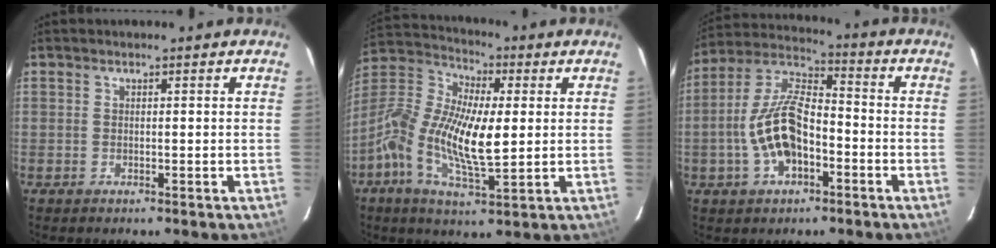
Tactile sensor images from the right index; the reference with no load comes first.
{"total": 16.4, "force": [-1.3, 6.2, 15.1], "torque": [-0.297, 0.005, -0.037]}
{"total": 13.4, "force": [-4.0, 6.5, 11.0], "torque": [-0.232, 0.010, -0.072]}